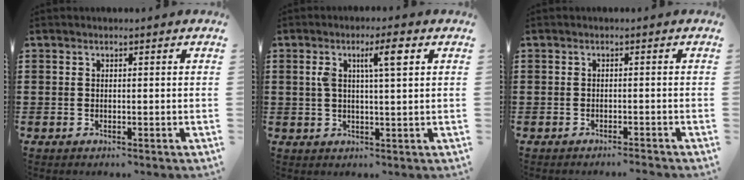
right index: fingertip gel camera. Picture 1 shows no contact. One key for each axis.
{"total": 5.5, "fx": 1.8, "fy": 1.0, "fz": 5.1, "tx": -0.098, "ty": 0.004, "tz": 0.024}
{"total": 1.0, "fx": -0.9, "fy": -0.1, "fz": 0.2, "tx": -0.005, "ty": 0.000, "tz": -0.019}